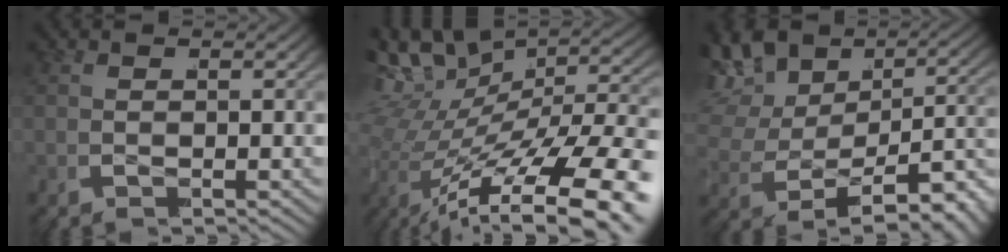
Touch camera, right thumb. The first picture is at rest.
{"total": 11.8, "force": [-0.8, 7.6, 9.0], "torque": [-0.182, -0.018, -0.005]}
{"total": 10.4, "force": [-0.5, 7.6, 7.1], "torque": [-0.146, -0.016, -0.001]}